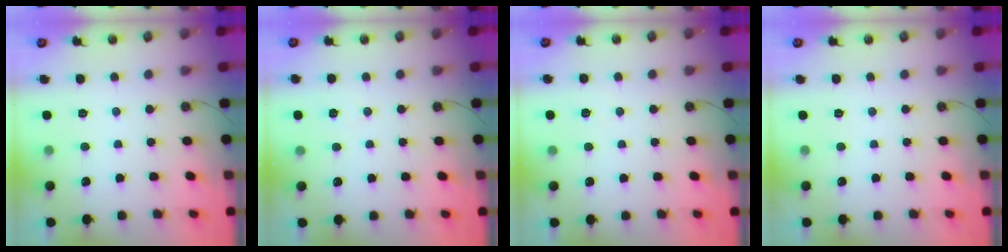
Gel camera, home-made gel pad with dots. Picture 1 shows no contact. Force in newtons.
{"total": 5.5, "press": 3.3, "slide": 4.4}
{"total": 3.5, "press": 1.7, "slide": 3.1}
{"total": 0.0}